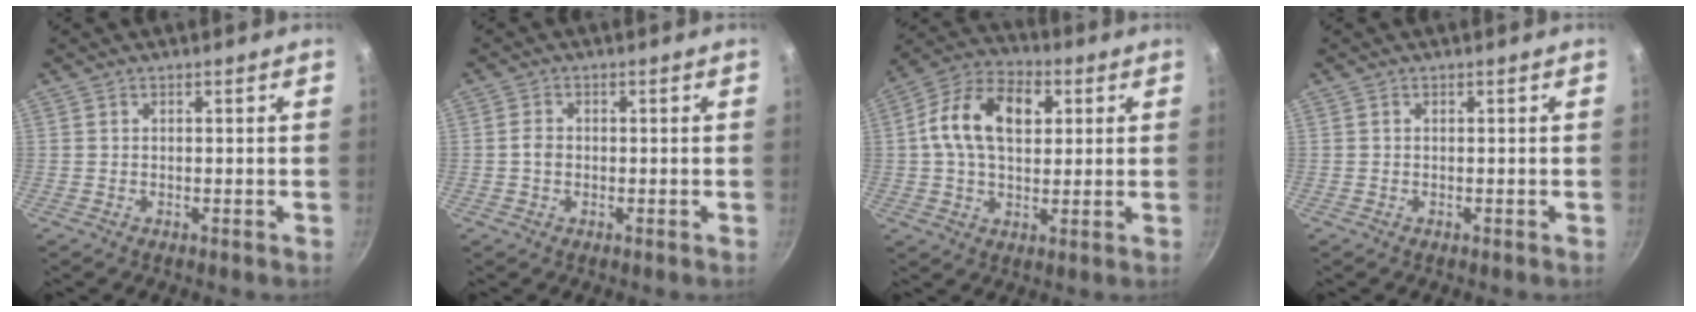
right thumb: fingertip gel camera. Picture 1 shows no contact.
{"total": 2.1, "force": [-0.3, 1.7, 1.2], "torque": [-0.018, 0.009, -0.007]}
{"total": 14.7, "force": [3.1, 9.6, 10.8], "torque": [-0.162, 0.015, 0.036]}
{"total": 0.0}